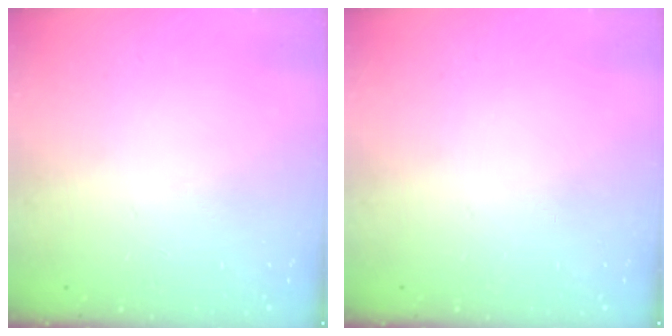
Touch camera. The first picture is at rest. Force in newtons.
{"total": 0.0}